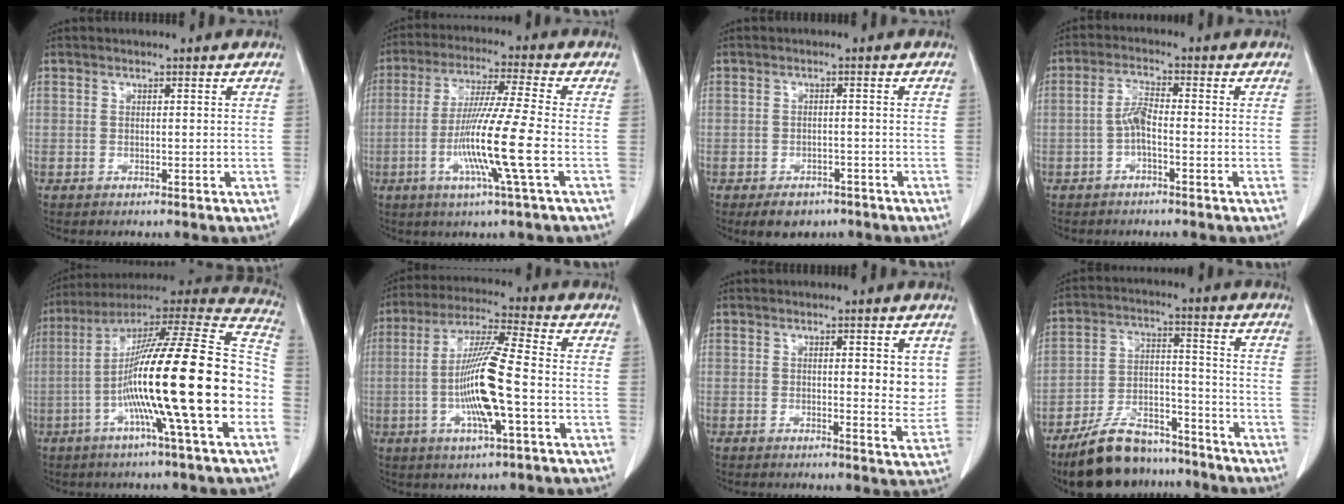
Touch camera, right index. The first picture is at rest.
{"total": 12.2, "force": [-3.1, -1.4, 11.7], "torque": [-0.229, -0.017, -0.065]}
{"total": 4.7, "force": [-3.4, 2.8, 1.7], "torque": [-0.019, 0.003, -0.042]}
{"total": 3.7, "force": [-1.0, 0.9, 3.4], "torque": [-0.071, 0.008, -0.023]}
{"total": 26.1, "force": [-5.7, 0.6, 25.5], "torque": [-0.394, -0.006, -0.116]}
{"total": 12.5, "force": [-2.4, 0.6, 12.2], "torque": [-0.237, -0.005, -0.050]}
{"total": 4.7, "force": [1.3, 1.3, 4.4], "torque": [-0.052, -0.011, 0.014]}
{"total": 13.0, "force": [-10.8, 5.0, 5.3], "torque": [-0.098, 0.014, -0.183]}